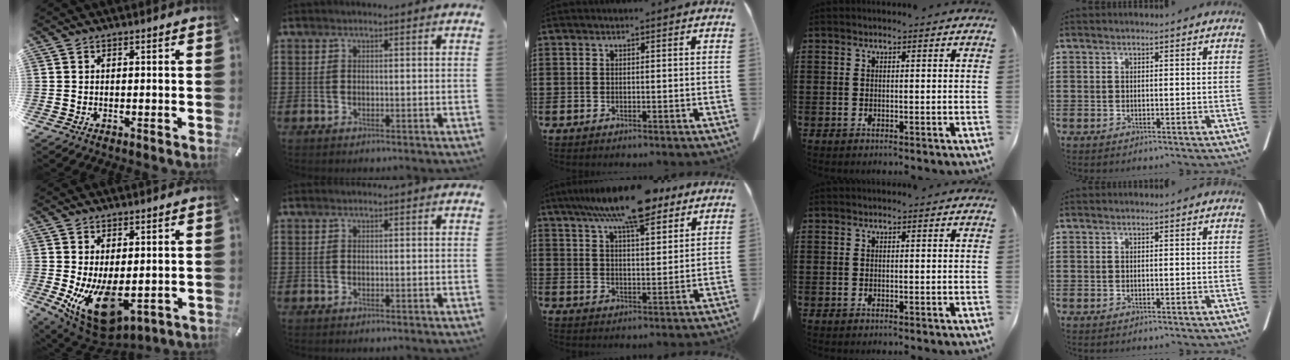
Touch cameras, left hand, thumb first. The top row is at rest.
{"thumb": {"total": 13.7, "force": [-2.4, 7.5, 11.3], "torque": [-0.190, -0.005, -0.030]}, "middle": {"total": 11.9, "force": [9.3, 2.6, 7.0], "torque": [-0.134, -0.021, 0.163]}}